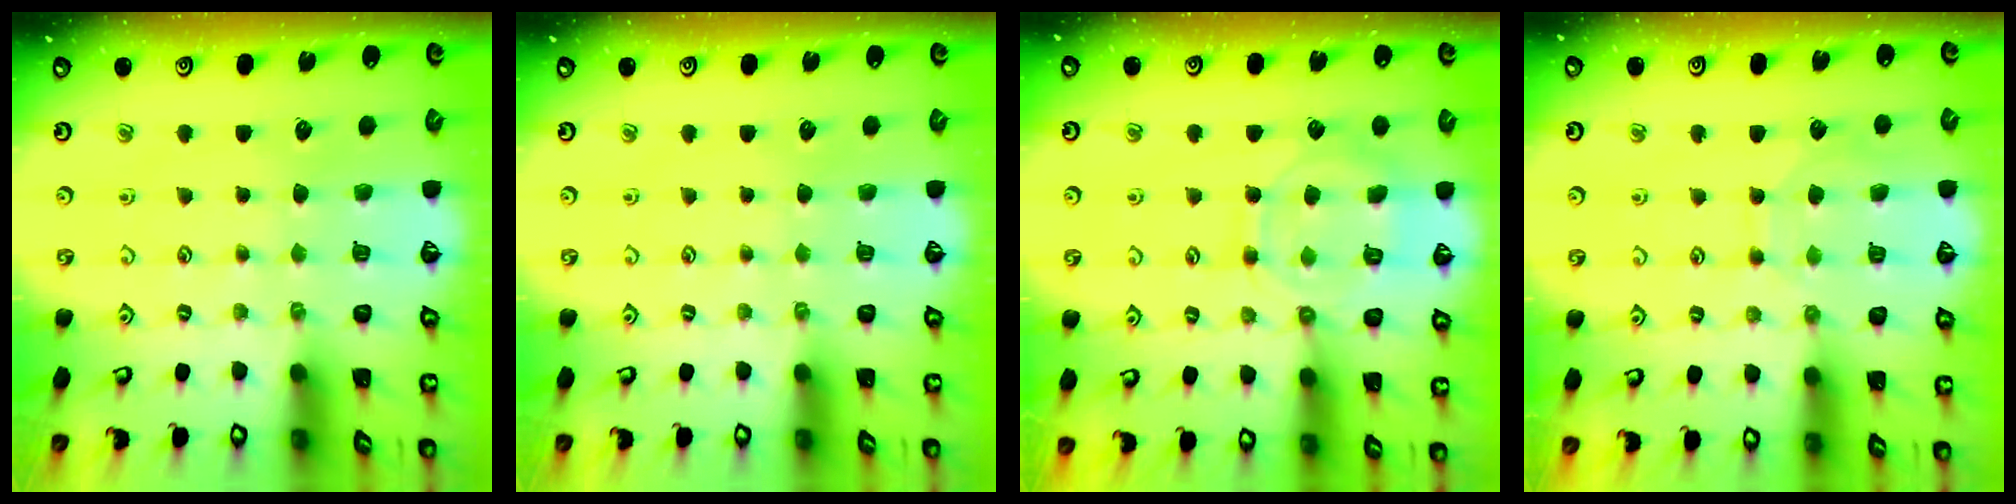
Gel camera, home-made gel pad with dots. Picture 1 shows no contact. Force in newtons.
{"total": 0.0}
{"total": 11.5, "press": 11.5, "slide": 0.7}
{"total": 7.8, "press": 7.7, "slide": 0.6}